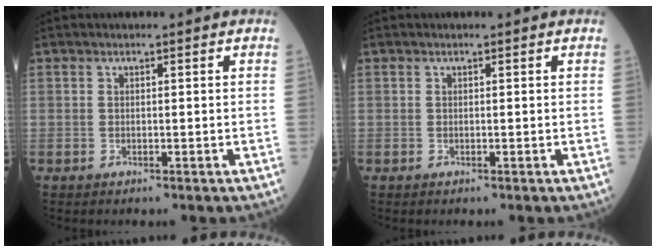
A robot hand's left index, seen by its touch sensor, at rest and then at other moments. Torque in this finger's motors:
{"motor_torque": [-0.03, 0.02, 0.00, 0.00]}